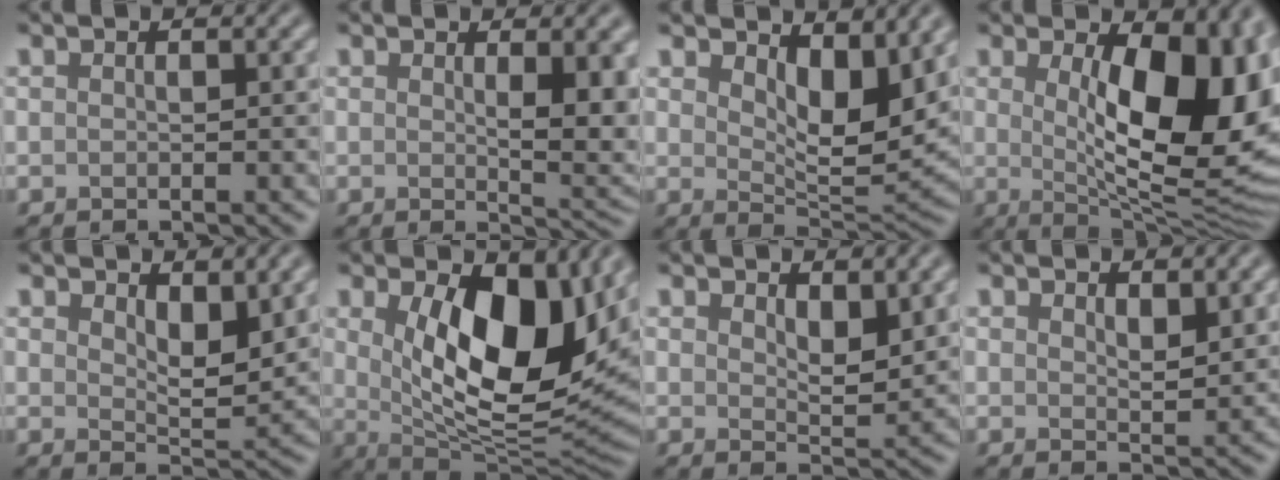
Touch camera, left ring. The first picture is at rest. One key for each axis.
{"total": 5.6, "fx": 1.1, "fy": 1.6, "fz": 5.2, "tx": -0.063, "ty": -0.009, "tz": 0.025}
{"total": 5.8, "fx": 2.9, "fy": 2.3, "fz": 4.4, "tx": -0.069, "ty": -0.016, "tz": 0.046}
{"total": 13.5, "fx": 1.6, "fy": 5.4, "fz": 12.3, "tx": -0.140, "ty": -0.005, "tz": 0.026}
{"total": 4.0, "fx": 2.1, "fy": 1.7, "fz": 3.0, "tx": -0.051, "ty": -0.009, "tz": 0.036}
{"total": 12.3, "fx": 2.6, "fy": 5.9, "fz": 10.4, "tx": -0.154, "ty": -0.018, "tz": 0.047}
{"total": 3.2, "fx": 1.7, "fy": 1.3, "fz": 2.3, "tx": -0.037, "ty": -0.007, "tz": 0.032}
{"total": 1.9, "fx": 1.3, "fy": 0.7, "fz": 1.3, "tx": -0.020, "ty": -0.006, "tz": 0.025}